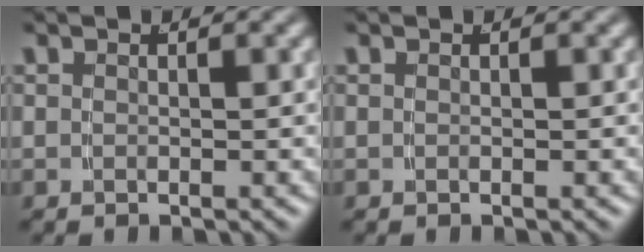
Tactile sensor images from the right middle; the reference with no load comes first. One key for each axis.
{"total": 0.0}